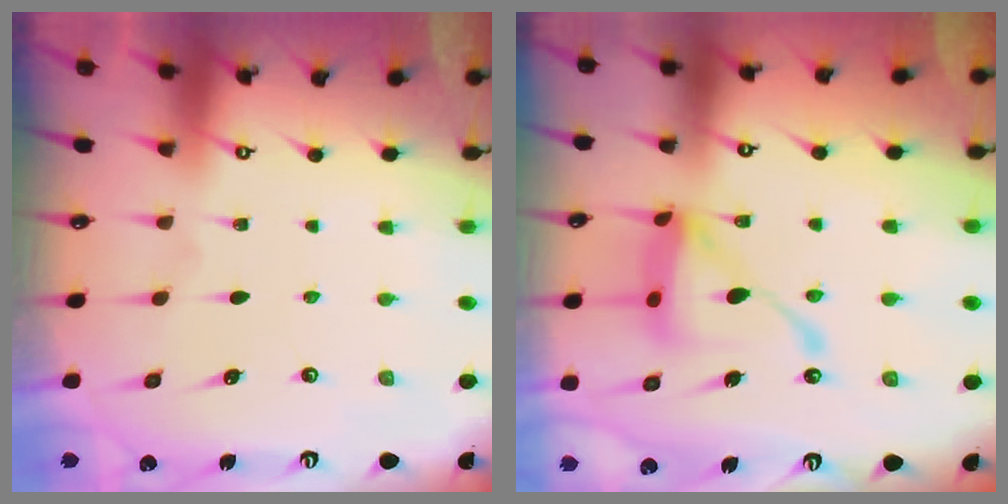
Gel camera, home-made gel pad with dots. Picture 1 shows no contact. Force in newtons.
{"total": 14.4, "press": 14.4, "slide": 1.3}